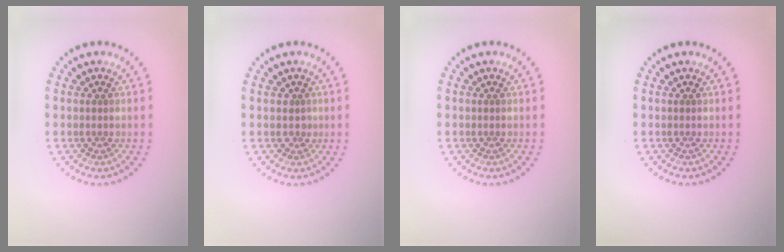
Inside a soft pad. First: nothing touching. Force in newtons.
{"total": 0.7, "press": 0.3, "slide": 0.6}
{"total": 0.0}
{"total": 0.0}